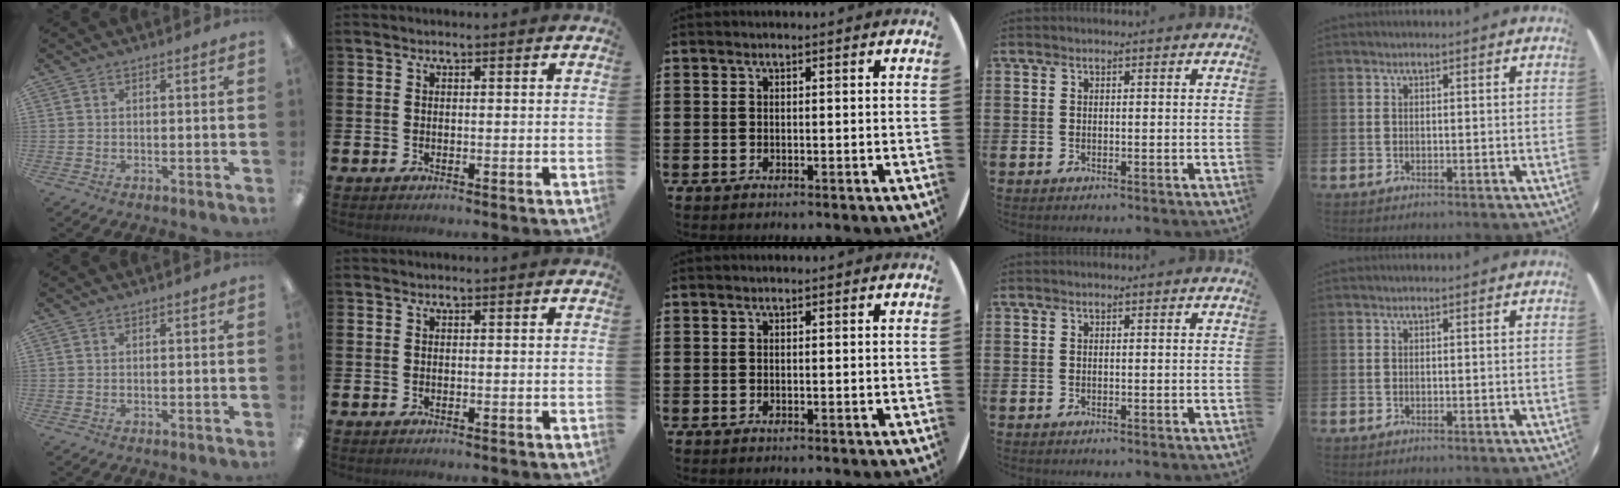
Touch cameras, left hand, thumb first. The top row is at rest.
{}